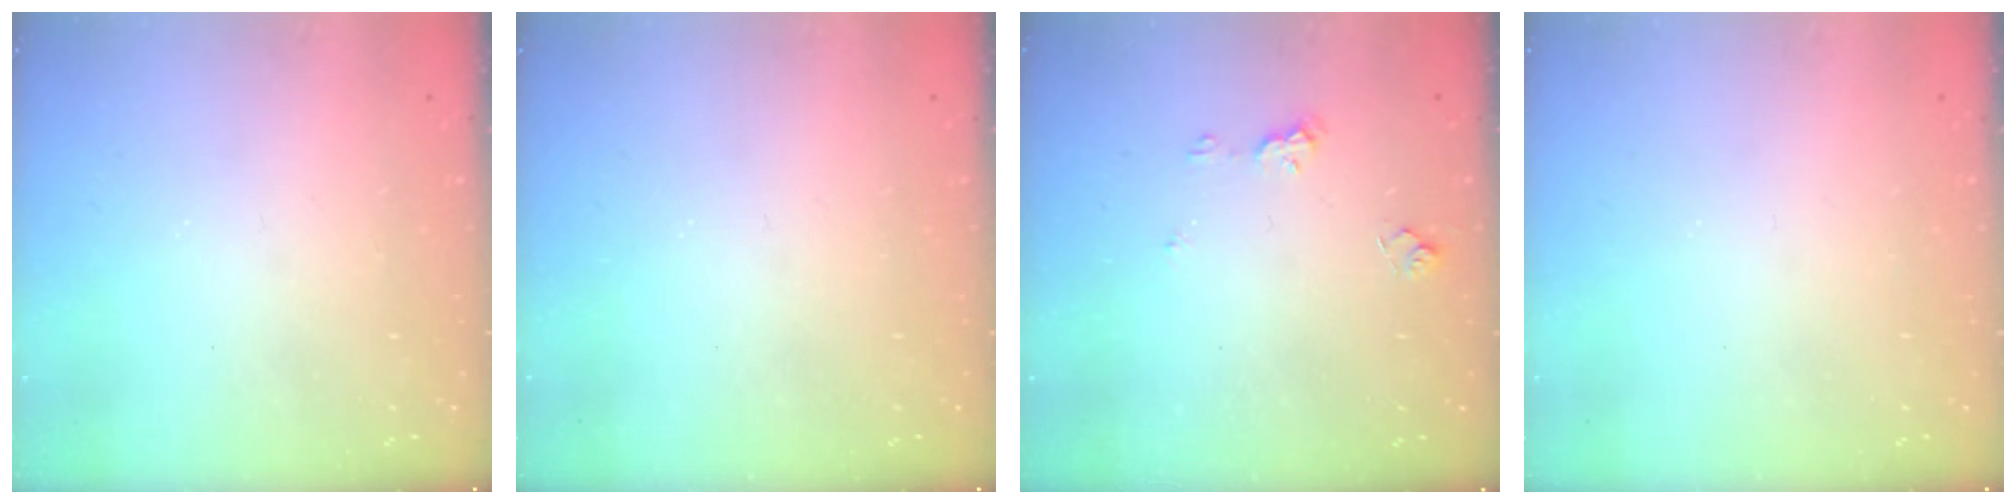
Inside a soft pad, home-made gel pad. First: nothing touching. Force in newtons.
{"total": 0.0}
{"total": 5.5, "press": 5.5, "slide": 0.6}
{"total": 0.0}